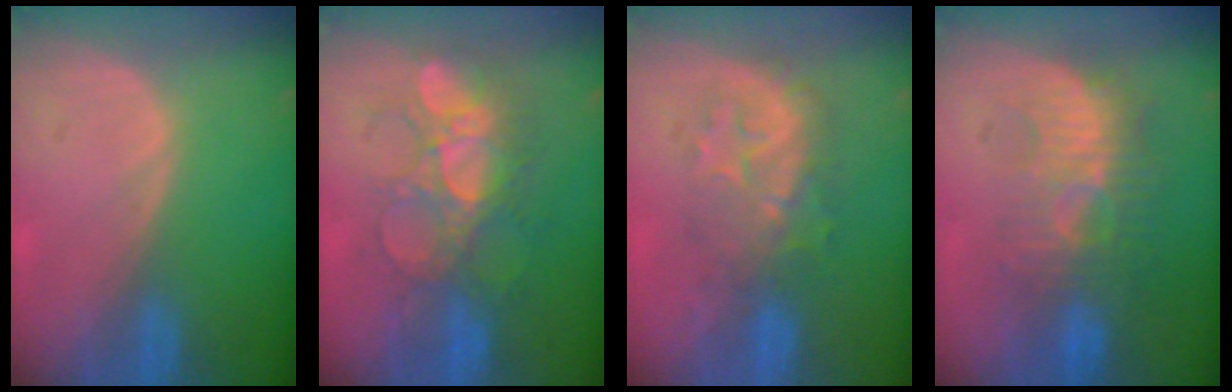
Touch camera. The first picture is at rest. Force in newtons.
{"total": 9.0, "press": 8.6, "slide": 2.5}
{"total": 7.8, "press": 7.6, "slide": 1.9}
{"total": 9.1, "press": 8.7, "slide": 2.6}